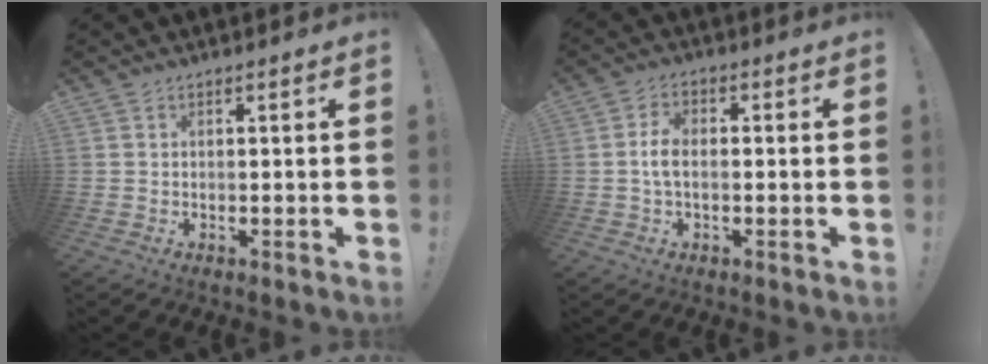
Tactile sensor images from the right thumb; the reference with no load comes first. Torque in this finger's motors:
{"motor_torque": [-0.29, 0.01, 0.03, 0.10, 0.07]}